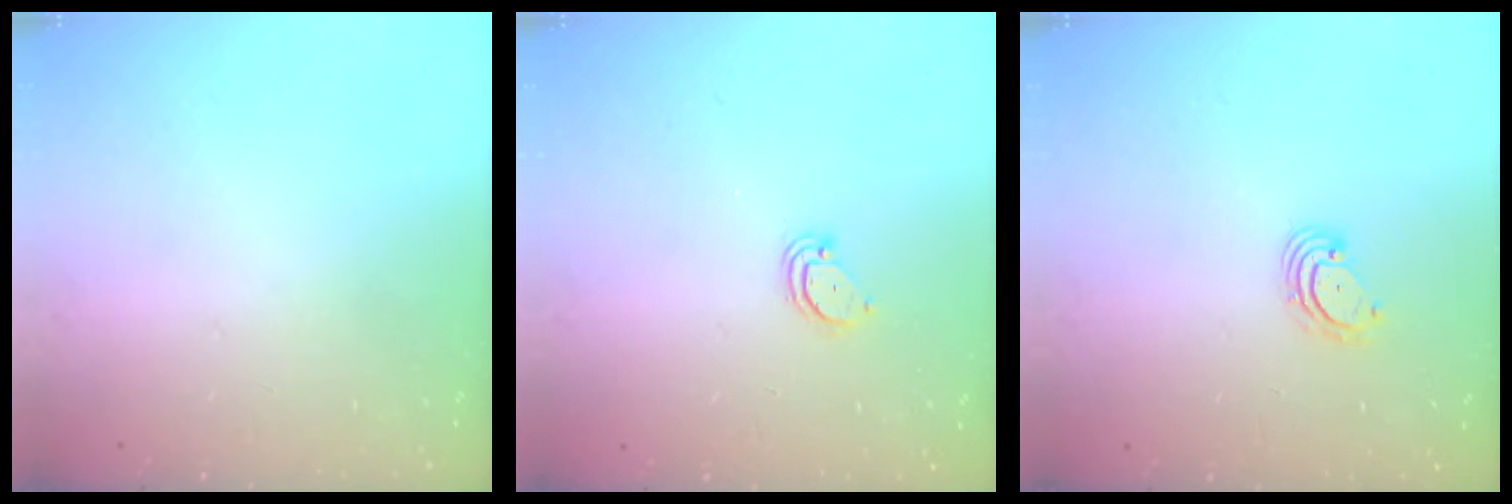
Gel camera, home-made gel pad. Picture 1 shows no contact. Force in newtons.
{"total": 2.6, "press": 2.6, "slide": 0.2}
{"total": 3.2, "press": 3.1, "slide": 0.4}